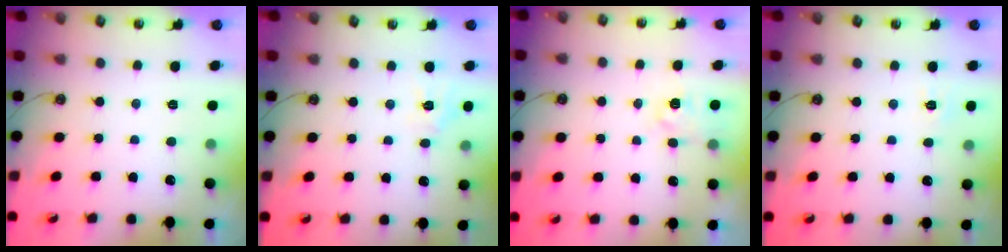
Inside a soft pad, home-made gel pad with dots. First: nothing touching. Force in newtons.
{"total": 5.1, "press": 5.1, "slide": 0.2}
{"total": 3.7, "press": 3.7, "slide": 0.5}
{"total": 5.0, "press": 5.0, "slide": 0.6}